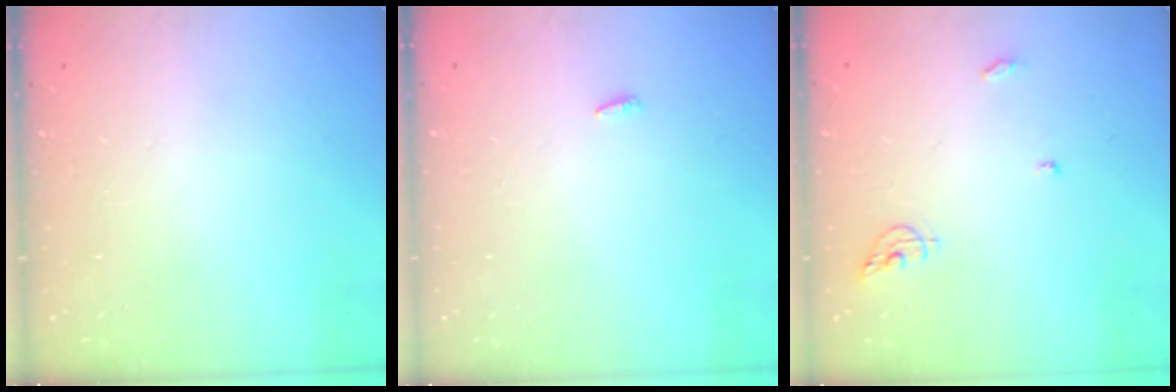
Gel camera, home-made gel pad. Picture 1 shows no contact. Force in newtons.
{"total": 1.8, "press": 1.7, "slide": 0.6}
{"total": 6.3, "press": 6.2, "slide": 0.6}